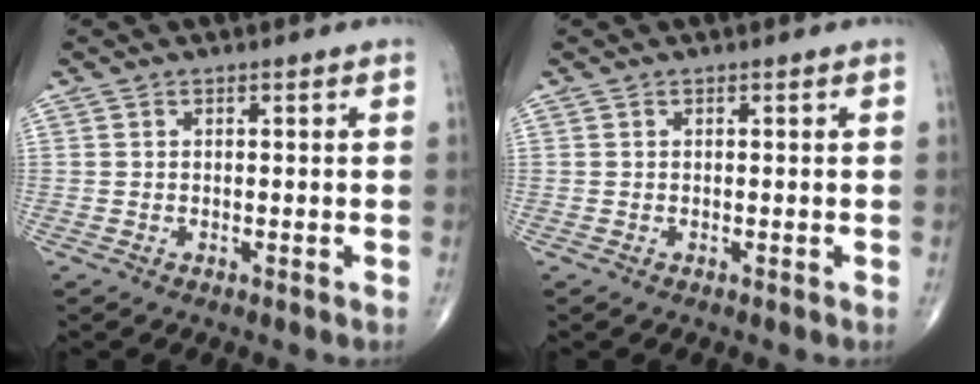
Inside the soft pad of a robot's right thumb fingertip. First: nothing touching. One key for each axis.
{"total": 0.0}